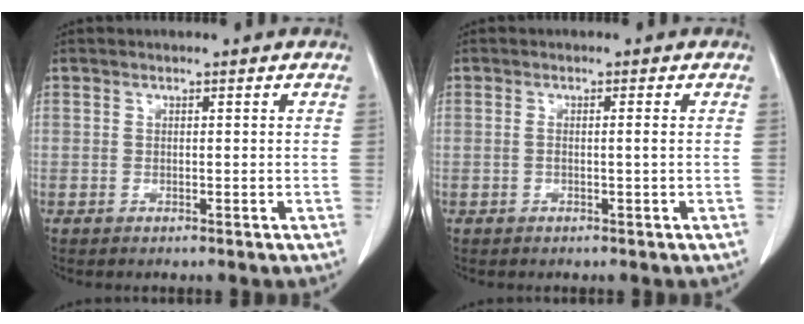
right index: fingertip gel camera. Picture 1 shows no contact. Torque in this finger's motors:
{"motor_torque": [-0.45, 0.03, -0.11, -0.01]}